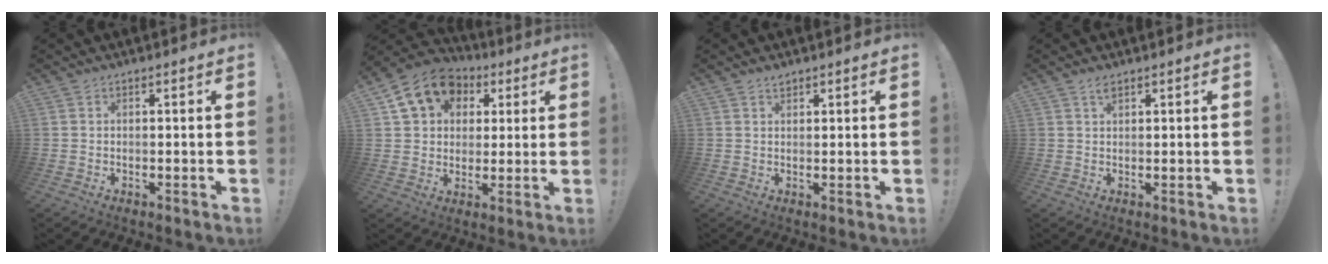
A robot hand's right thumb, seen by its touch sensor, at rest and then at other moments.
{"total": 13.5, "force": [5.9, 10.7, 5.8], "torque": [-0.081, -0.020, 0.114]}
{"total": 1.5, "force": [1.4, 0.5, 0.1], "torque": [0.006, -0.008, 0.024]}
{"total": 2.7, "force": [1.9, 0.9, 1.8], "torque": [-0.028, -0.006, 0.032]}